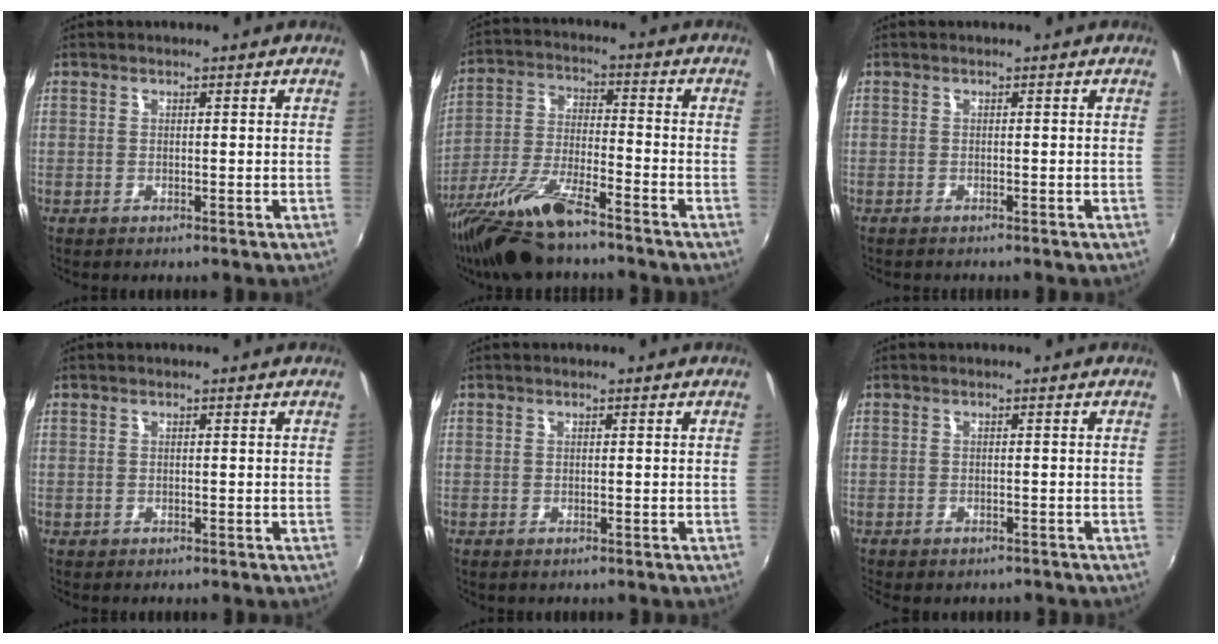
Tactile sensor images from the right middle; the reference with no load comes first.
{"total": 14.4, "force": [-11.1, 3.1, 8.6], "torque": [-0.181, -0.027, -0.210]}
{"total": 0.6, "force": [-0.6, -0.1, 0.2], "torque": [-0.004, -0.004, -0.009]}
{"total": 0.0}
{"total": 0.0}
{"total": 3.6, "force": [-2.9, 1.4, 1.5], "torque": [-0.033, -0.018, -0.035]}